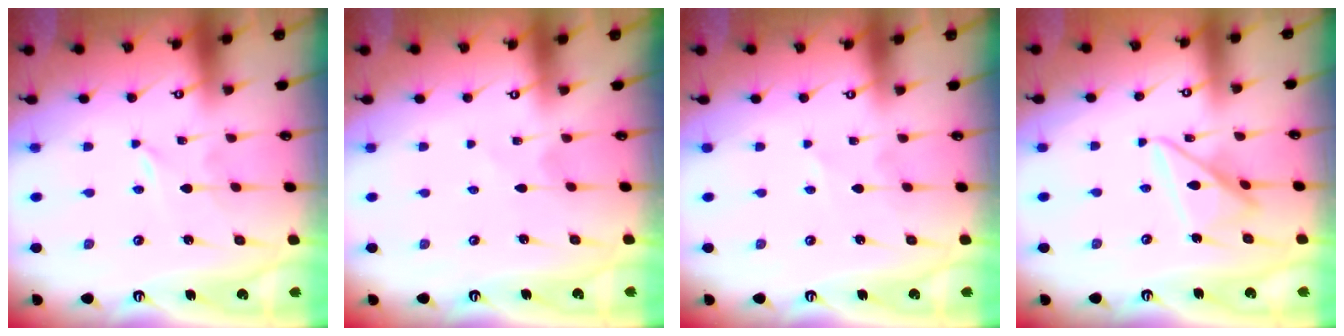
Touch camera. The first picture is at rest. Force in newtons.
{"total": 1.6, "press": 1.6, "slide": 0.2}
{"total": 0.9, "press": 0.9, "slide": 0.2}
{"total": 11.8, "press": 11.7, "slide": 1.2}